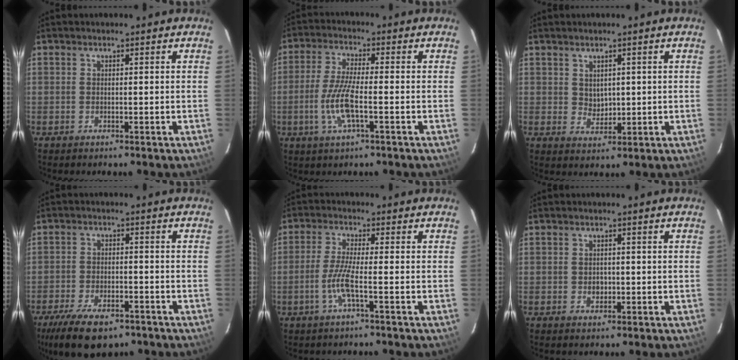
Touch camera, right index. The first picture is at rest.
{"total": 8.3, "force": [-2.4, 1.5, 7.8], "torque": [-0.163, -0.005, -0.048]}
{"total": 2.9, "force": [1.1, 2.4, 1.1], "torque": [-0.014, -0.001, 0.029]}
{"total": 13.9, "force": [-9.5, 6.1, 8.1], "torque": [-0.184, -0.029, -0.154]}
{"total": 5.1, "force": [-2.0, -0.4, 4.6], "torque": [-0.104, -0.004, -0.040]}
{"total": 1.9, "force": [-0.3, 1.7, 0.9], "torque": [-0.014, 0.004, -0.002]}